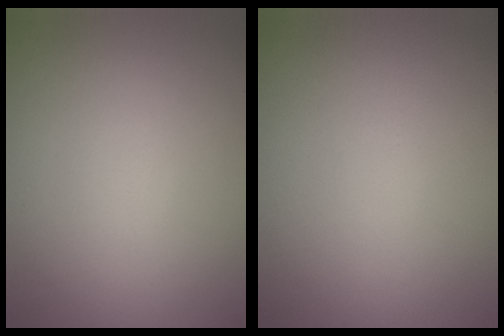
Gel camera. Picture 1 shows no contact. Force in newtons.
{"total": 0.0}